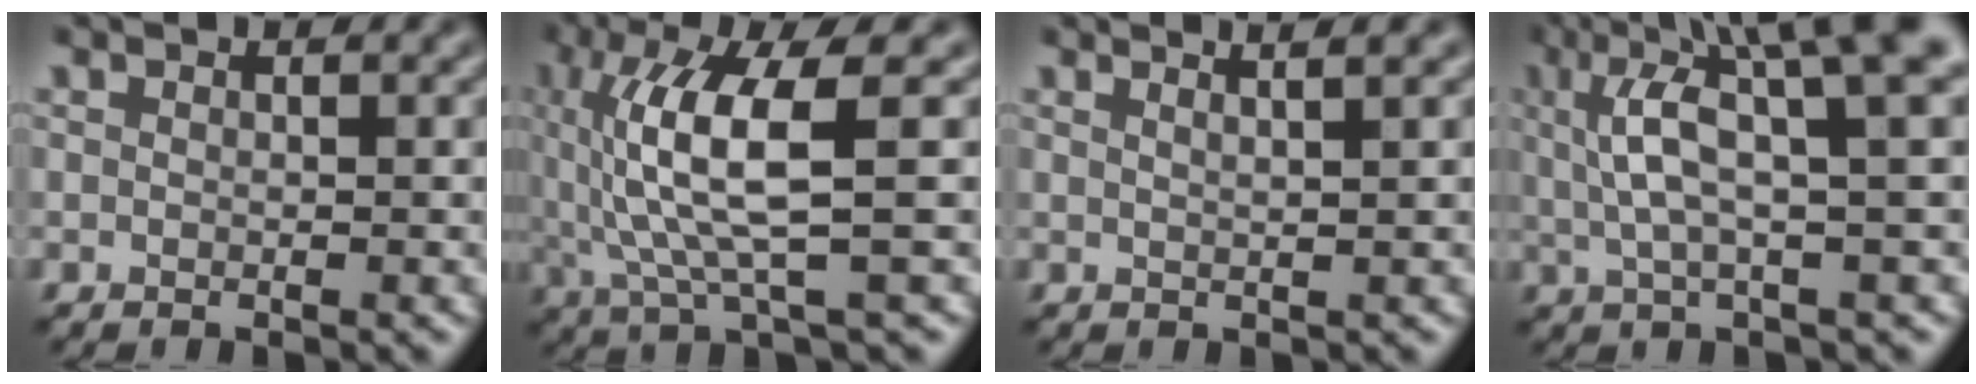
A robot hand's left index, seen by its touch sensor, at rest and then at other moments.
{"total": 7.5, "force": [0.9, 1.7, 7.2], "torque": [-0.153, -0.002, 0.025]}
{"total": 3.4, "force": [2.2, 1.2, 2.2], "torque": [-0.004, 0.018, -0.003]}
{"total": 7.9, "force": [3.1, 1.7, 7.1], "torque": [-0.110, 0.016, 0.051]}